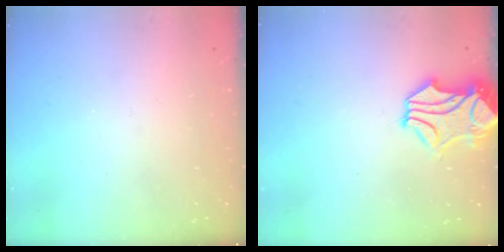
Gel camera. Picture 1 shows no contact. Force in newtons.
{"total": 2.2, "press": 1.8, "slide": 1.3}